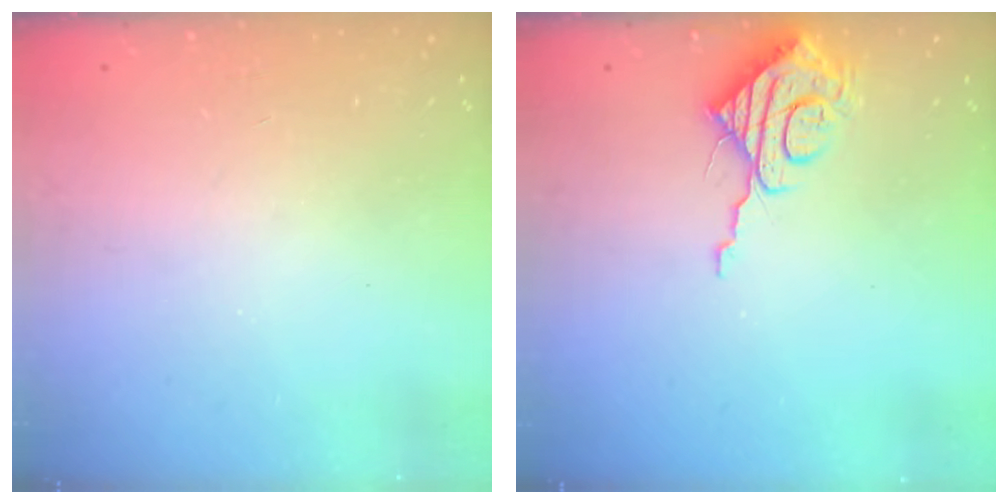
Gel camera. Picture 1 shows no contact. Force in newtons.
{"total": 9.6, "press": 9.6, "slide": 0.6}